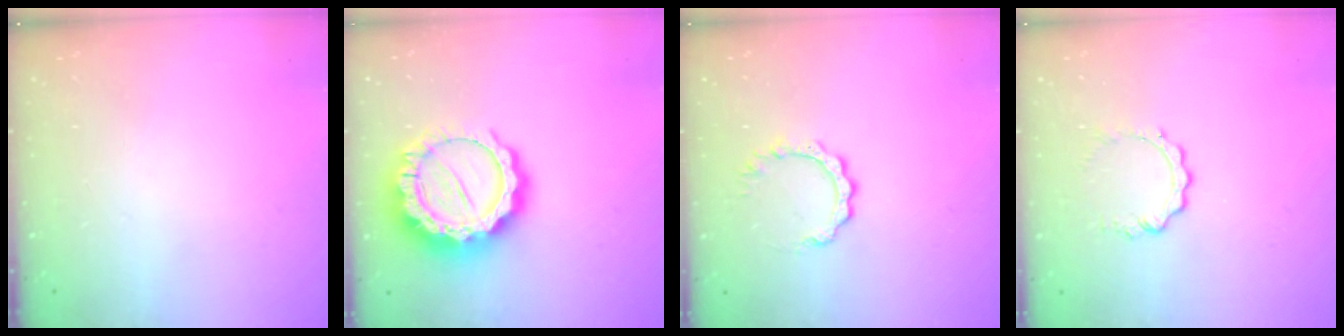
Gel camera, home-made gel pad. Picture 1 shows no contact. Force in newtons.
{"total": 18.2, "press": 18.1, "slide": 1.5}
{"total": 4.9, "press": 4.9, "slide": 0.1}
{"total": 3.8, "press": 3.8, "slide": 0.5}